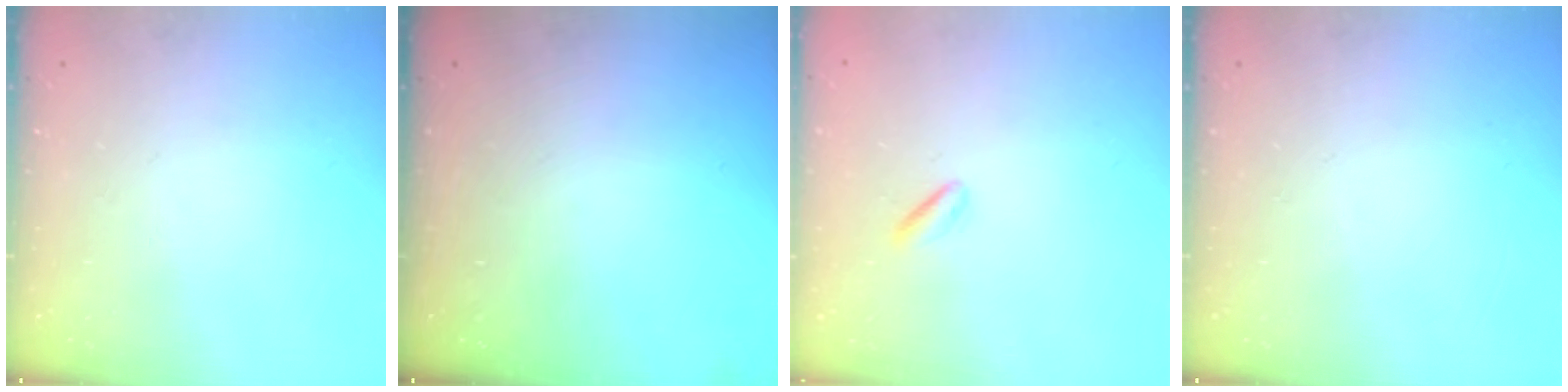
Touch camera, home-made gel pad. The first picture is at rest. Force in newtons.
{"total": 0.0}
{"total": 0.6, "press": 0.0, "slide": 0.6}
{"total": 0.0}